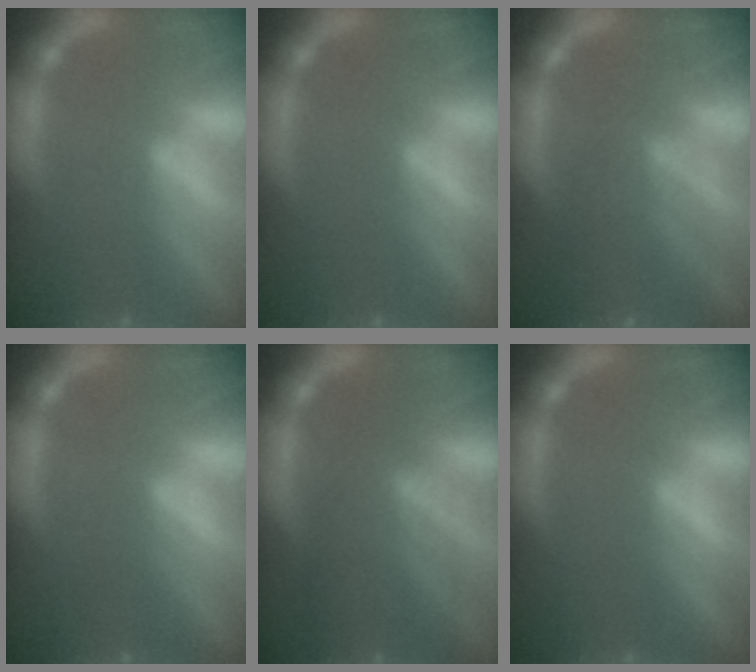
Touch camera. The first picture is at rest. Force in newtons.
{"total": 0.0}
{"total": 6.0}
{"total": 2.0}
{"total": 7.1}
{"total": 0.0}